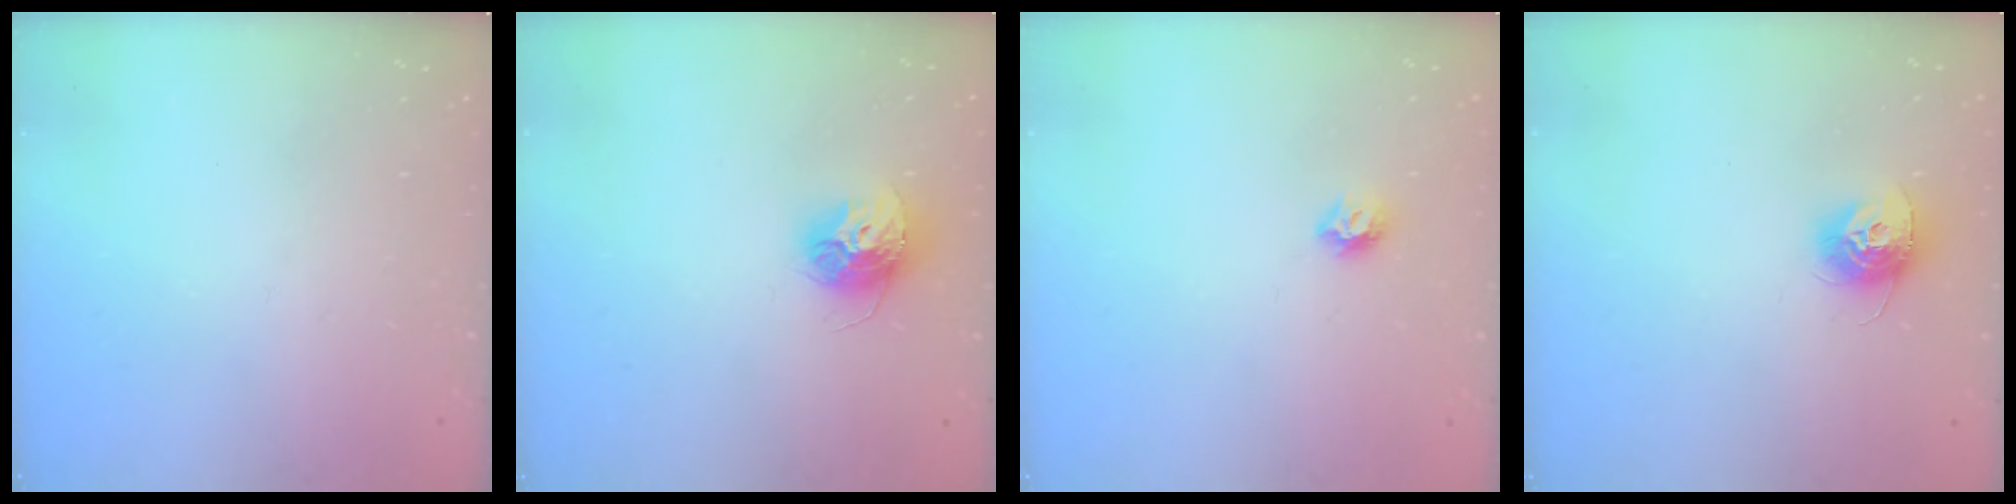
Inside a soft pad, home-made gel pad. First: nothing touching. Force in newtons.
{"total": 11.3, "press": 11.3, "slide": 1.0}
{"total": 6.0, "press": 5.9, "slide": 0.7}
{"total": 10.2, "press": 10.2, "slide": 0.4}